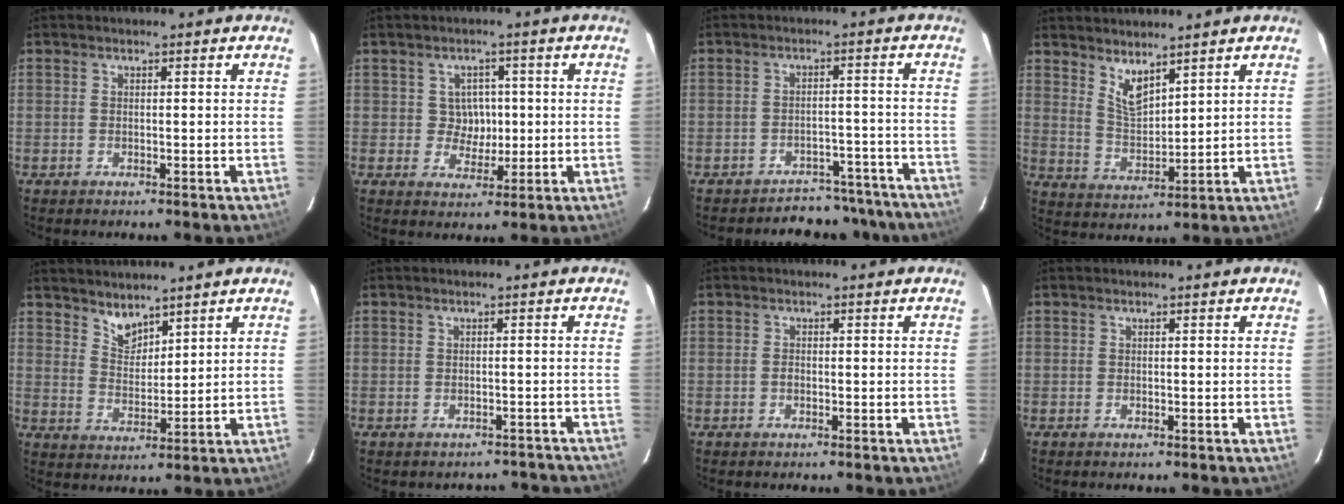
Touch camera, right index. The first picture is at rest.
{"total": 4.4, "force": [0.2, 4.2, 1.3], "torque": [-0.023, 0.011, 0.005]}
{"total": 12.4, "force": [-11.4, 4.6, 1.4], "torque": [-0.018, 0.034, -0.130]}
{"total": 6.0, "force": [4.5, 2.0, 3.4], "torque": [-0.060, -0.009, 0.091]}
{"total": 5.1, "force": [4.4, 2.1, 1.6], "torque": [-0.021, -0.002, 0.084]}
{"total": 6.3, "force": [-5.7, 2.4, 1.0], "torque": [-0.002, 0.020, -0.051]}
{"total": 0.7, "force": [-0.3, 0.6, 0.3], "torque": [-0.004, 0.002, -0.005]}
{"total": 0.0}